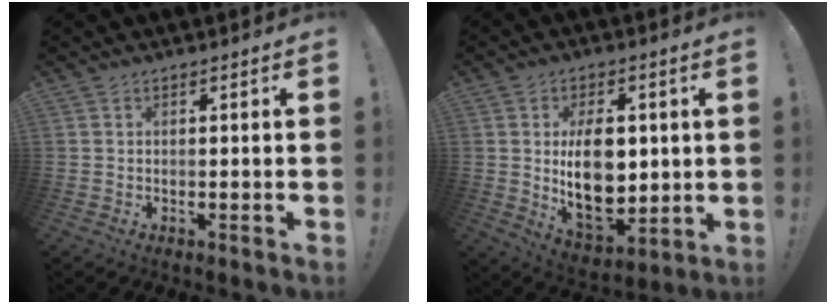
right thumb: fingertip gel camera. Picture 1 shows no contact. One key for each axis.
{"total": 16.2, "fx": 1.6, "fy": 10.5, "fz": 12.2, "tx": -0.195, "ty": -0.022, "tz": 0.029}